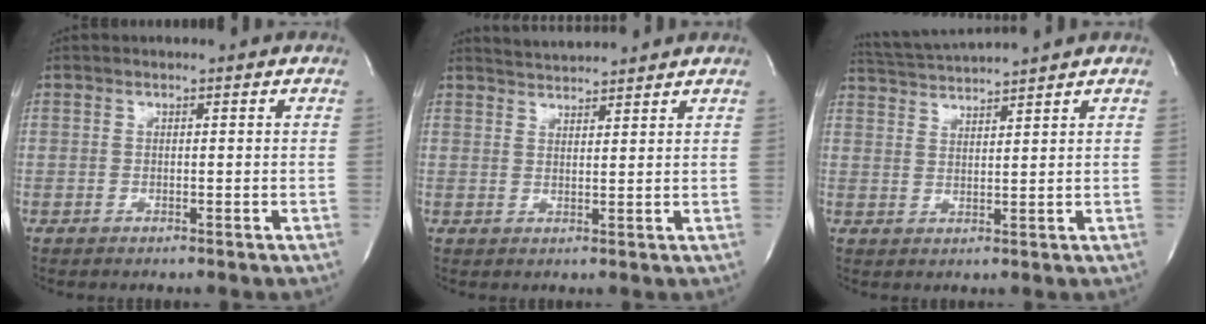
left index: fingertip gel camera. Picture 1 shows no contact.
{"total": 4.8, "force": [4.8, -0.2, 0.5], "torque": [-0.018, 0.022, 0.078]}
{"total": 7.0, "force": [6.6, -1.6, 1.4], "torque": [-0.035, 0.013, 0.118]}